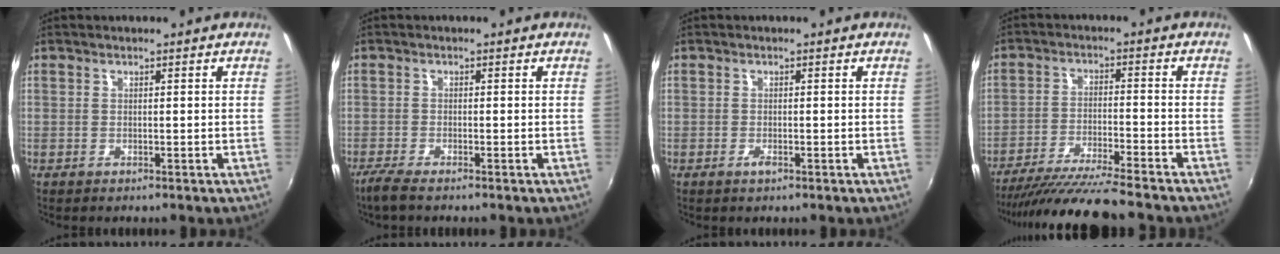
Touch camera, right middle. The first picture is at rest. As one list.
[{"total": 3.1, "force": [-2.5, 0.3, 1.8], "torque": [-0.052, -0.010, -0.052]}, {"total": 1.1, "force": [-0.7, 0.4, 0.8], "torque": [-0.015, -0.003, -0.014]}, {"total": 13.3, "force": [-11.9, -0.3, 5.9], "torque": [-0.129, -0.027, -0.204]}]